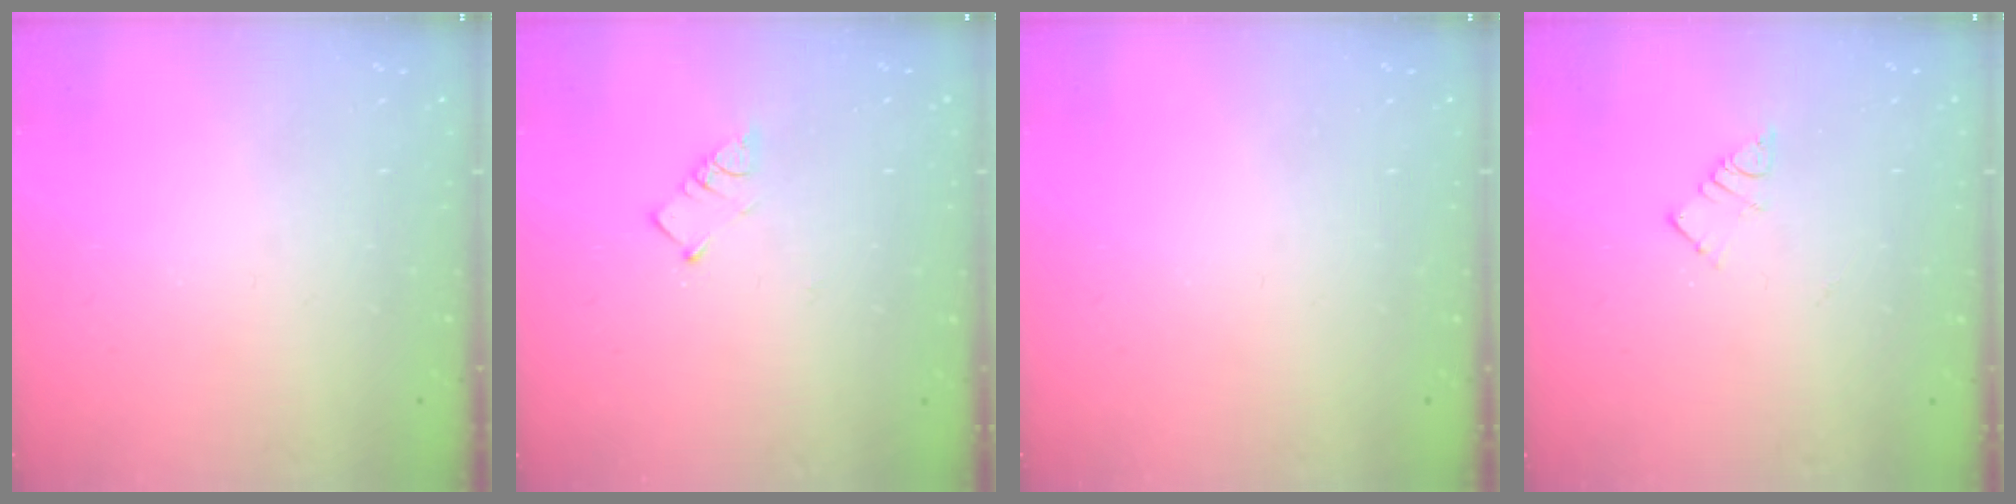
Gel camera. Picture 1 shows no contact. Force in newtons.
{"total": 2.9, "press": 2.9, "slide": 0.2}
{"total": 0.0}
{"total": 3.8, "press": 3.8, "slide": 0.1}